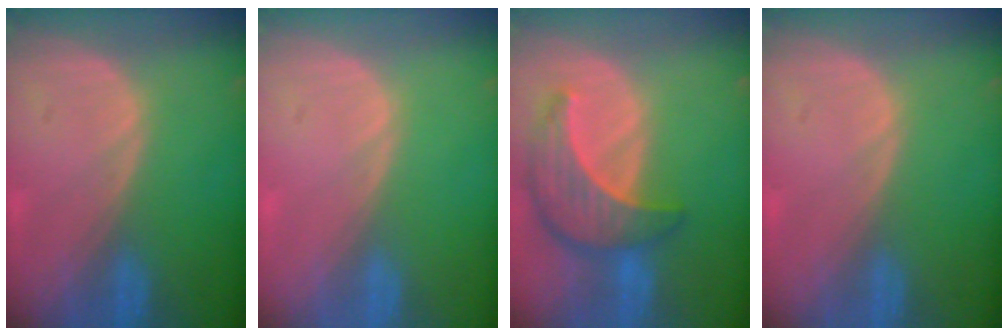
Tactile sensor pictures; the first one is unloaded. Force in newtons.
{"total": 0.0}
{"total": 8.7, "press": 7.8, "slide": 3.8}
{"total": 0.0}